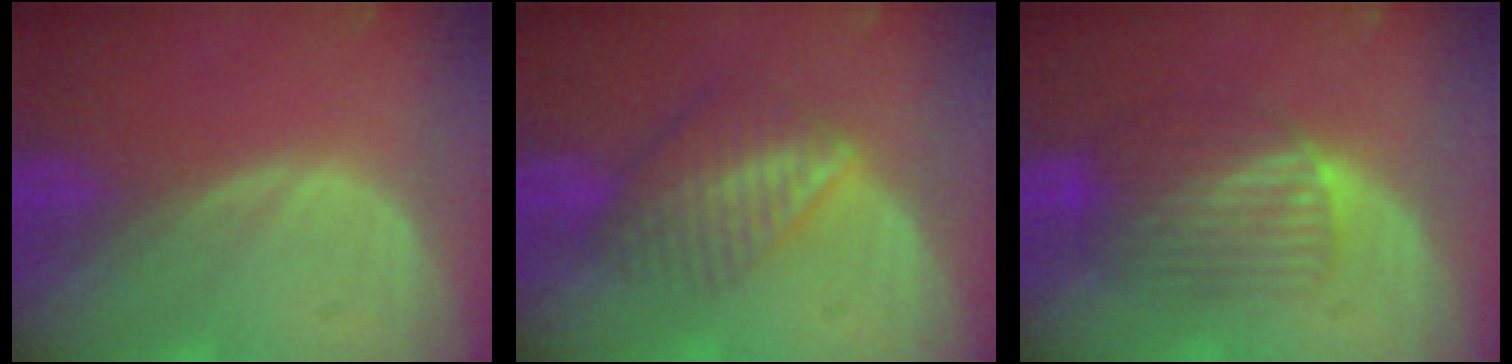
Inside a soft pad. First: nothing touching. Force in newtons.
{"total": 6.7, "press": 5.8, "slide": 3.3}
{"total": 6.4, "press": 6.3, "slide": 1.1}